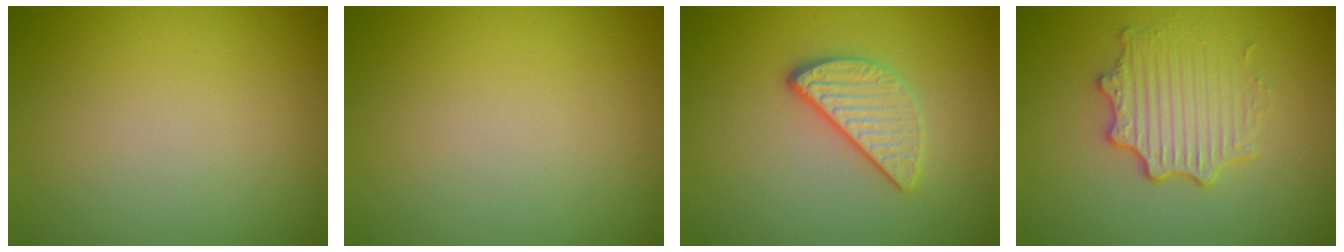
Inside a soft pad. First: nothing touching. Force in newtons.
{"total": 0.0}
{"total": 2.9, "press": 2.4, "slide": 1.6}
{"total": 3.4, "press": 2.7, "slide": 2.0}